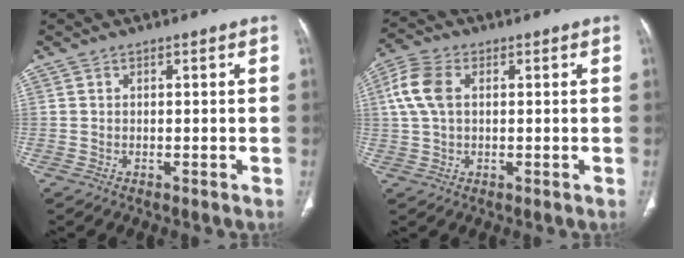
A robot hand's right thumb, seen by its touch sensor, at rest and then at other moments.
{"total": 7.2, "force": [1.2, 4.7, 5.3], "torque": [-0.129, 0.019, 0.024]}